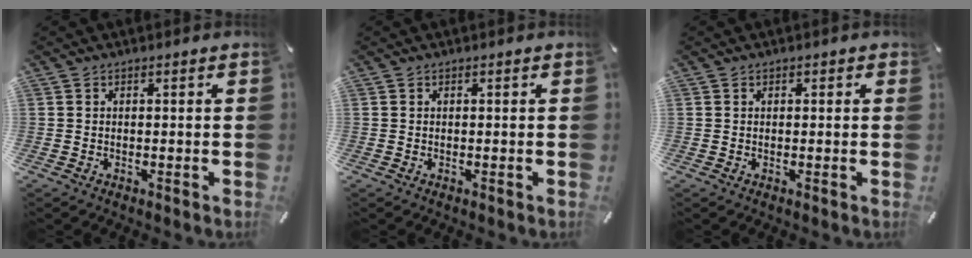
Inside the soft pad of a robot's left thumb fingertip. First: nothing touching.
{"total": 0.0}
{"total": 0.5, "force": [0.2, 0.4, 0.2], "torque": [-0.003, 0.004, 0.003]}